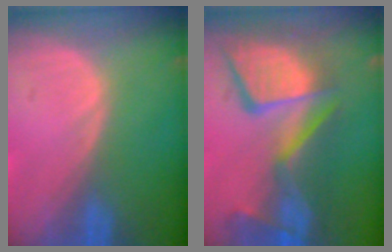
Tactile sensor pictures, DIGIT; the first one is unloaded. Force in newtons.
{"total": 13.6, "press": 11.2, "slide": 7.7}